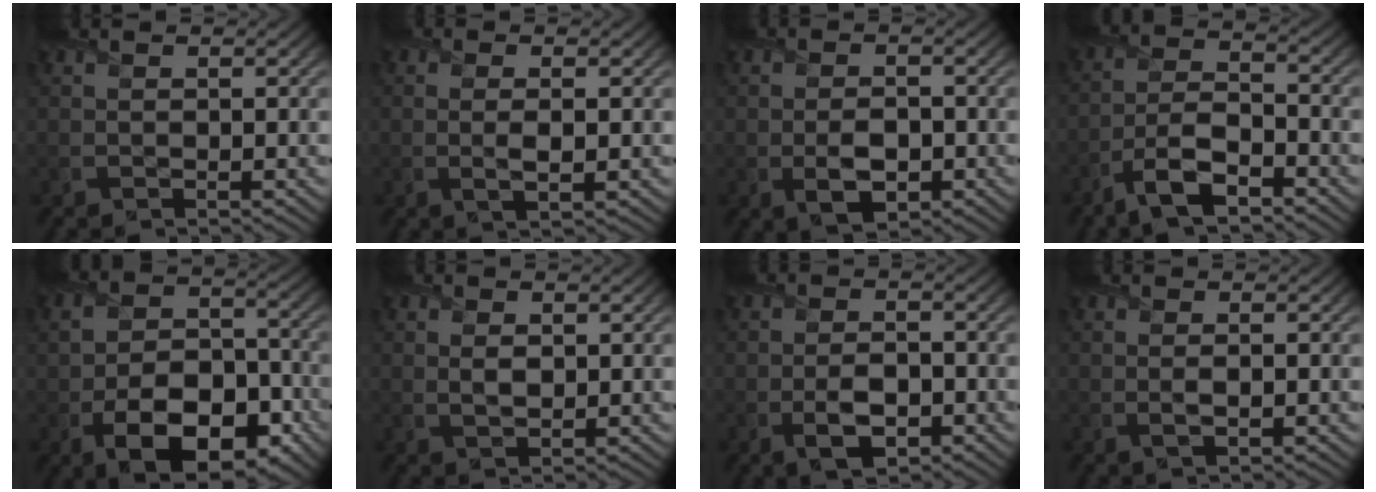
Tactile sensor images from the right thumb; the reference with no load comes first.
{"total": 2.4, "force": [-0.1, 0.6, 2.3], "torque": [-0.049, -0.002, -0.001]}
{"total": 4.4, "force": [-1.3, 2.6, 3.3], "torque": [-0.065, -0.011, -0.022]}
{"total": 8.1, "force": [-5.4, 2.8, 5.4], "torque": [-0.106, -0.002, -0.113]}
{"total": 12.9, "force": [-5.3, 7.6, 8.9], "torque": [-0.173, -0.030, -0.081]}
{"total": 2.3, "force": [0.4, 1.4, 1.8], "torque": [-0.041, -0.006, 0.009]}
{"total": 4.9, "force": [-1.9, 2.7, 3.6], "torque": [-0.071, -0.008, -0.036]}
{"total": 1.7, "force": [-0.2, 0.6, 1.6], "torque": [-0.034, -0.005, -0.002]}